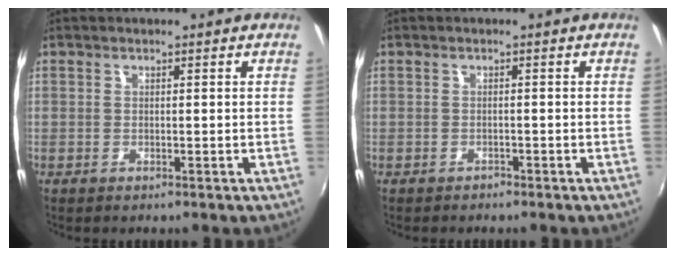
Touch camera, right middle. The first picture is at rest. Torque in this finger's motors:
{"motor_torque": [-0.17, -0.84, 0.03, 0.01]}